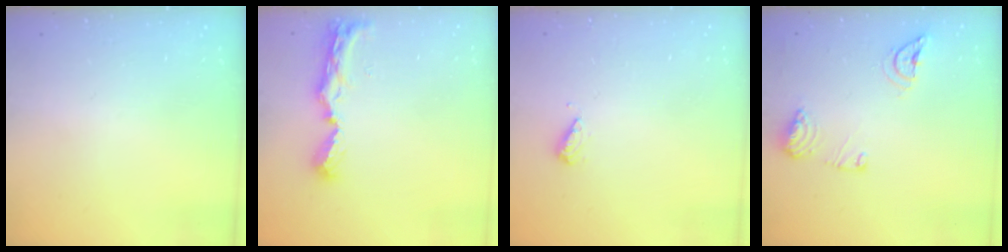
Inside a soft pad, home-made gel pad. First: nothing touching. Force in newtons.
{"total": 8.7, "press": 8.7, "slide": 0.3}
{"total": 5.2, "press": 5.2, "slide": 0.5}
{"total": 9.7, "press": 9.7, "slide": 0.3}